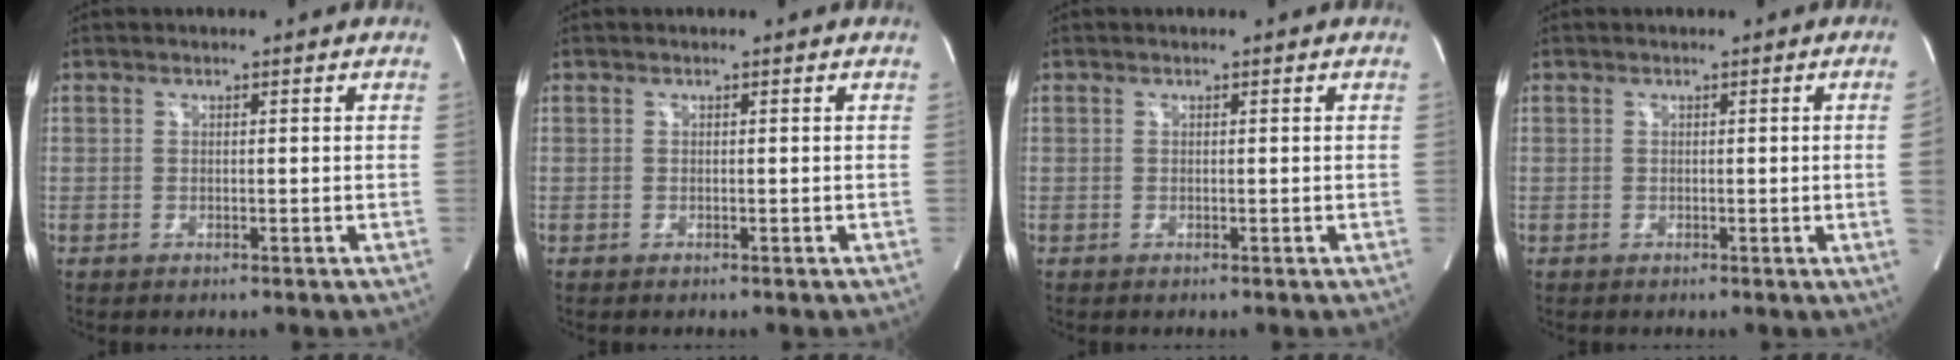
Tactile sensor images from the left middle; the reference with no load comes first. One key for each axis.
{"total": 0.0}
{"total": 0.0}
{"total": 2.4, "fx": -0.1, "fy": -1.1, "fz": 2.2, "tx": -0.029, "ty": -0.003, "tz": 0.001}